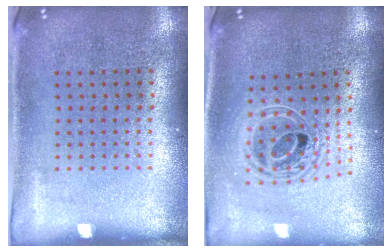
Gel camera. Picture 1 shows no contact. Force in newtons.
{"total": 2.0, "press": 1.6, "slide": 1.2}